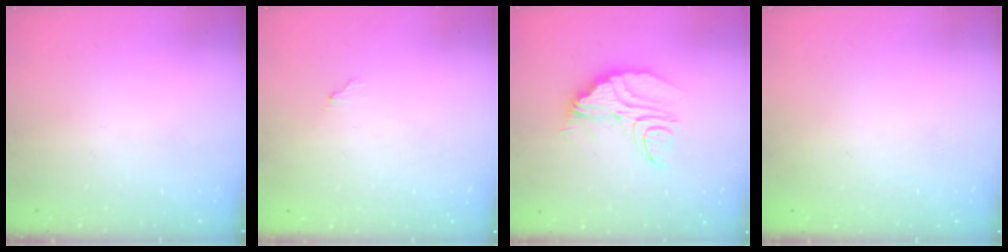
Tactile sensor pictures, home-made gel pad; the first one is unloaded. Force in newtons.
{"total": 4.8, "press": 4.7, "slide": 0.2}
{"total": 13.1, "press": 13.1, "slide": 1.1}
{"total": 2.2, "press": 2.2, "slide": 0.1}